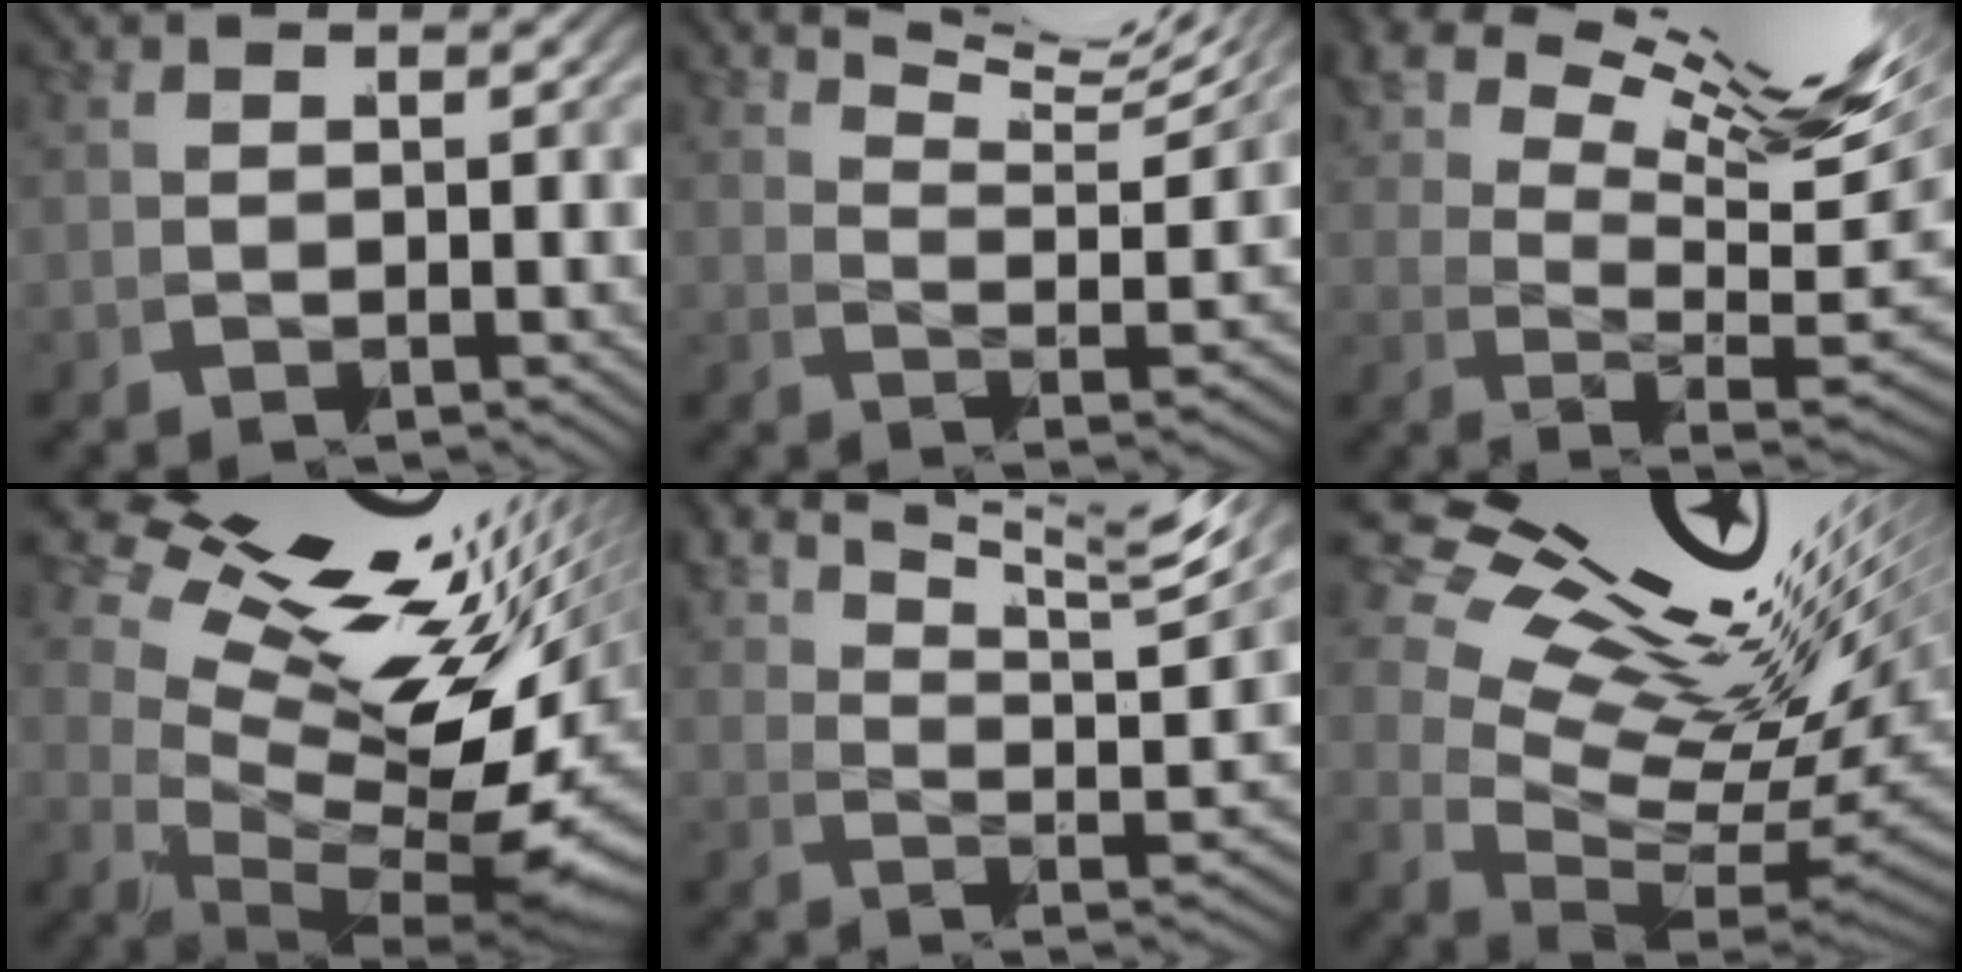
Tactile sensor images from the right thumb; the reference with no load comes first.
{"total": 8.9, "force": [7.5, 2.0, 4.4], "torque": [-0.038, 0.036, 0.100]}
{"total": 10.1, "force": [4.7, 4.2, 8.0], "torque": [-0.106, 0.001, 0.073]}
{"total": 15.5, "force": [2.4, 8.7, 12.7], "torque": [-0.177, -0.007, 0.037]}
{"total": 8.0, "force": [6.5, 1.6, 4.4], "torque": [-0.055, 0.020, 0.094]}
{"total": 13.5, "force": [3.5, 8.2, 10.2], "torque": [-0.141, -0.005, 0.056]}